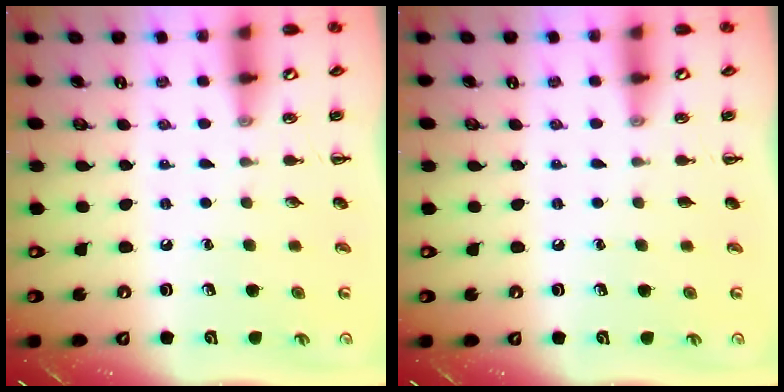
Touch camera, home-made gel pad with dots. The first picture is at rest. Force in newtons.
{"total": 0.0}